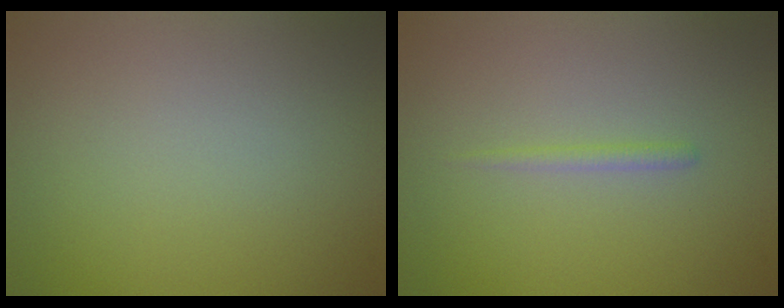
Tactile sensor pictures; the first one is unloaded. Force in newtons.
{"total": 0.8, "press": 0.8, "slide": 0.1}